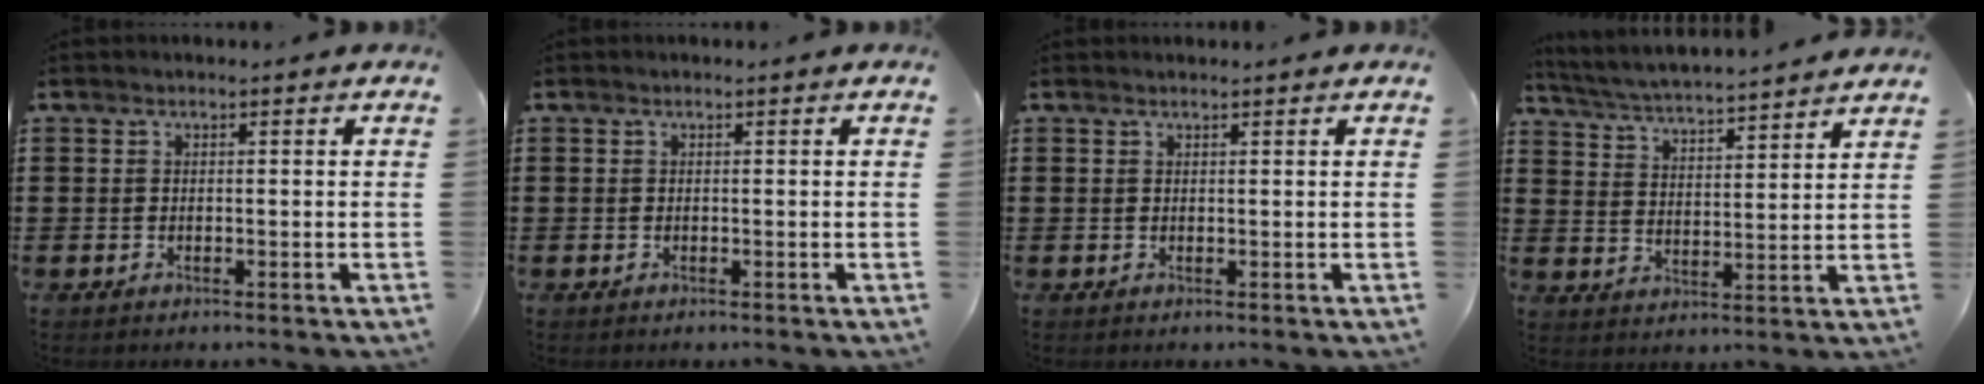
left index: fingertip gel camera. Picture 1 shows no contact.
{"total": 0.0}
{"total": 0.6, "force": [0.6, -0.1, 0.3], "torque": [-0.007, -0.002, 0.012]}
{"total": 4.3, "force": [4.1, -0.7, 0.9], "torque": [-0.040, -0.034, 0.066]}